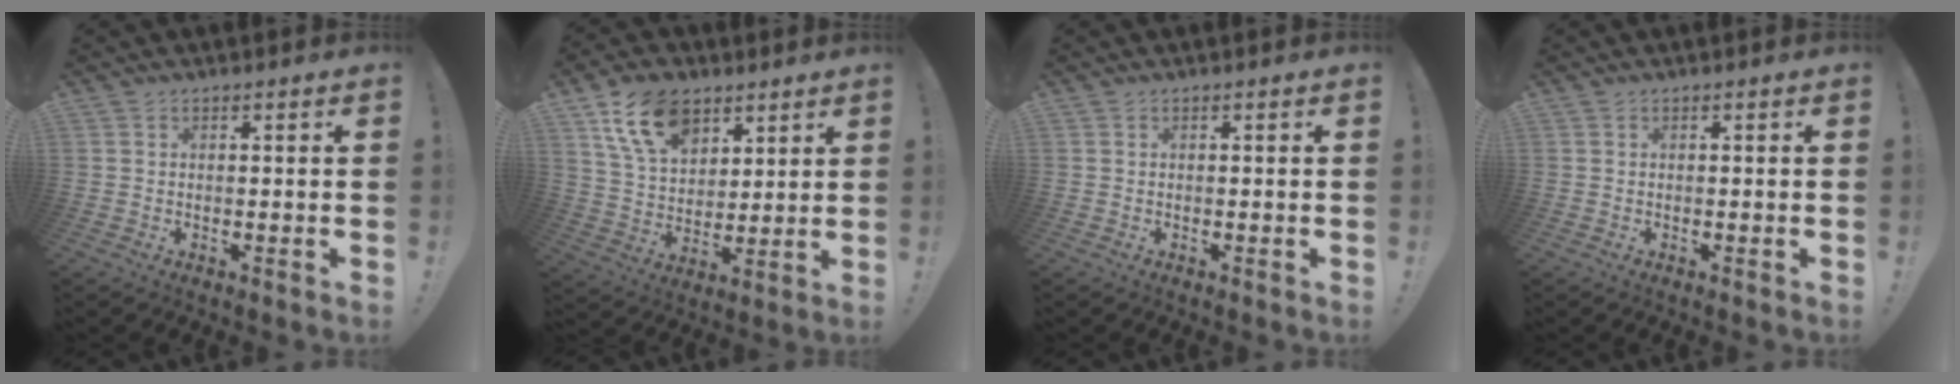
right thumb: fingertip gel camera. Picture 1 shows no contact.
{"total": 15.3, "force": [8.7, 9.7, 8.1], "torque": [-0.142, -0.031, 0.165]}
{"total": 0.0}
{"total": 0.0}